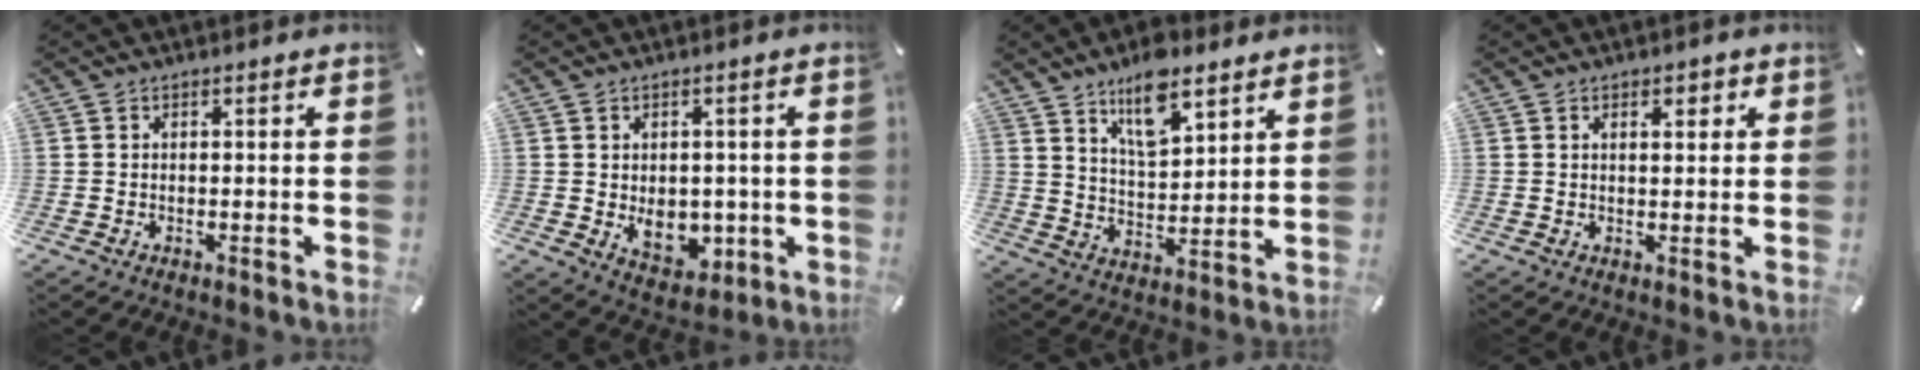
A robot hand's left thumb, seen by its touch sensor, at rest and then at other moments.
{"total": 7.3, "force": [-0.6, 5.9, 4.4], "torque": [-0.043, -0.001, -0.007]}
{"total": 11.6, "force": [8.5, 4.7, 6.4], "torque": [-0.109, -0.037, 0.149]}
{"total": 2.7, "force": [1.2, 1.4, 1.9], "torque": [-0.024, 0.000, 0.016]}